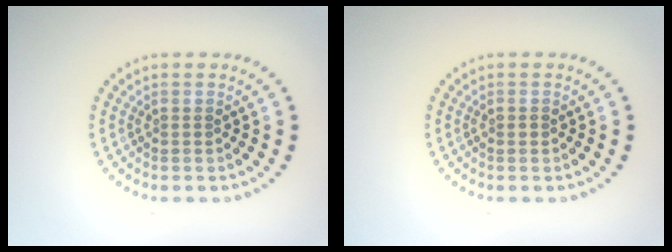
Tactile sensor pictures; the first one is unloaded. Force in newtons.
{"total": 0.8, "press": 0.8, "slide": 0.0}